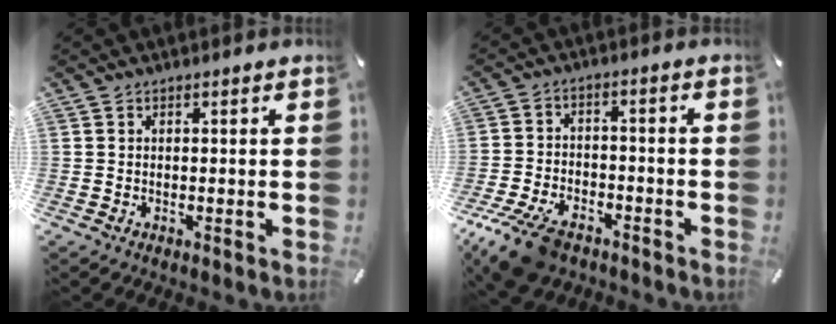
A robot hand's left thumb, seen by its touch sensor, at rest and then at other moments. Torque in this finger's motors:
{"motor_torque": [0.07, 0.79, 0.34, 0.26, 0.07]}